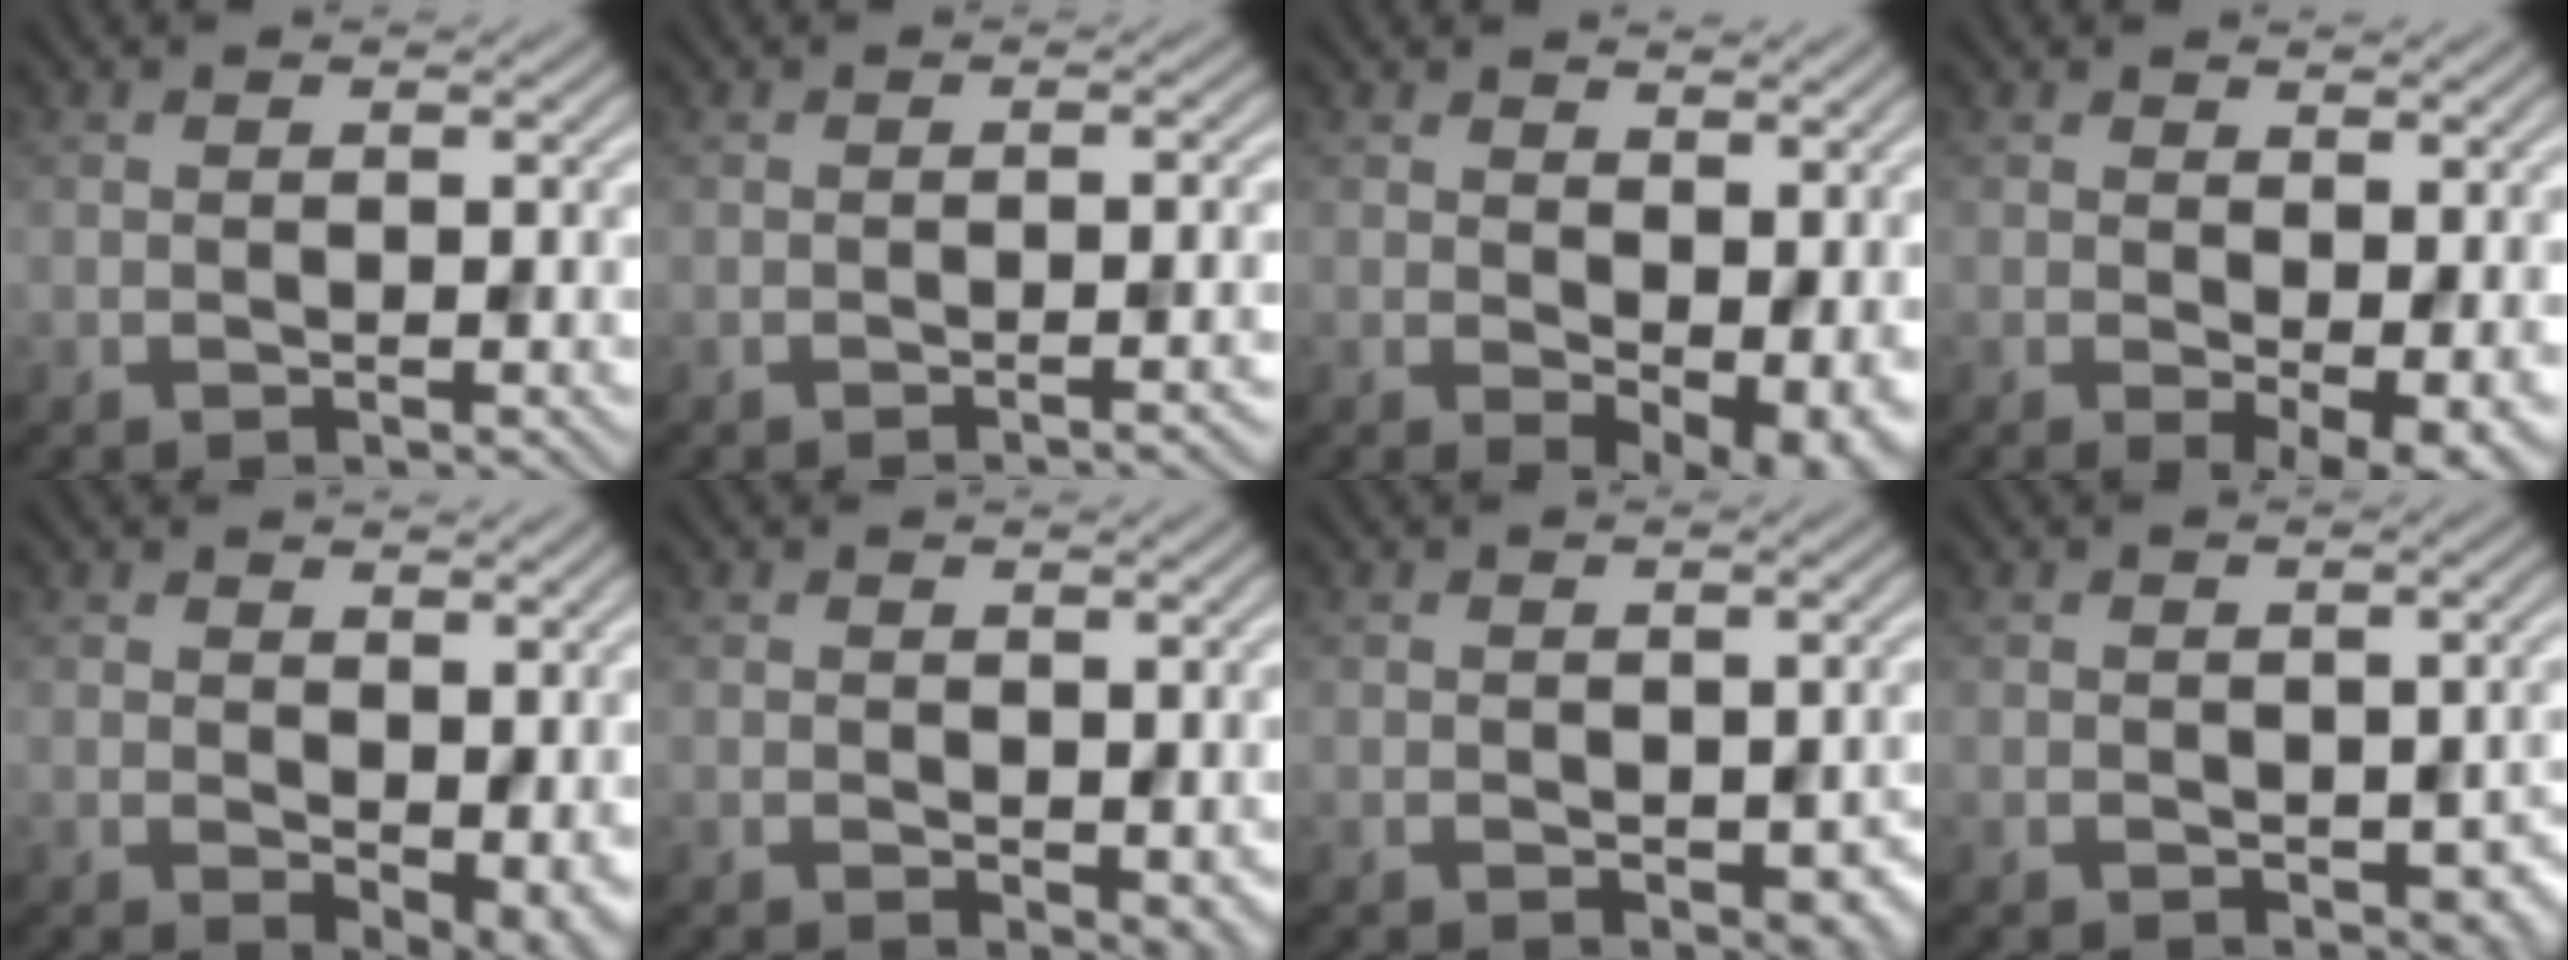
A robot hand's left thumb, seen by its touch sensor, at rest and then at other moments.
{"total": 2.0, "force": [-1.0, 0.4, 1.7], "torque": [-0.015, 0.006, -0.021]}
{"total": 8.6, "force": [0.7, 5.1, 6.9], "torque": [-0.098, -0.021, 0.028]}
{"total": 5.1, "force": [-0.2, 2.2, 4.6], "torque": [-0.064, -0.010, 0.007]}
{"total": 6.5, "force": [0.4, 4.0, 5.0], "torque": [-0.070, -0.021, 0.019]}
{"total": 2.4, "force": [0.1, 1.6, 1.9], "torque": [-0.028, -0.007, 0.008]}
{"total": 3.8, "force": [-0.9, 2.4, 2.8], "torque": [-0.039, -0.020, -0.006]}
{"total": 4.2, "force": [-1.1, 2.7, 3.0], "torque": [-0.041, -0.020, -0.010]}